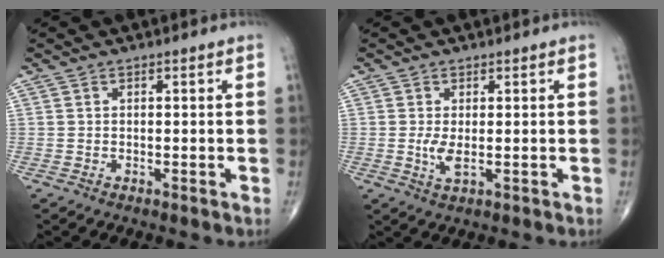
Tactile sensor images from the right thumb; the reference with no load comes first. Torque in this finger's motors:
{"motor_torque": [2.68, 2.33, 0.19, -0.43, 0.03]}